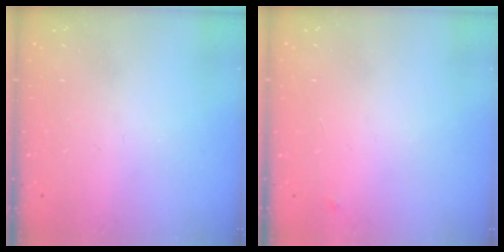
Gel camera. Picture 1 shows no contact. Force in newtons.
{"total": 2.5, "press": 2.4, "slide": 0.4}